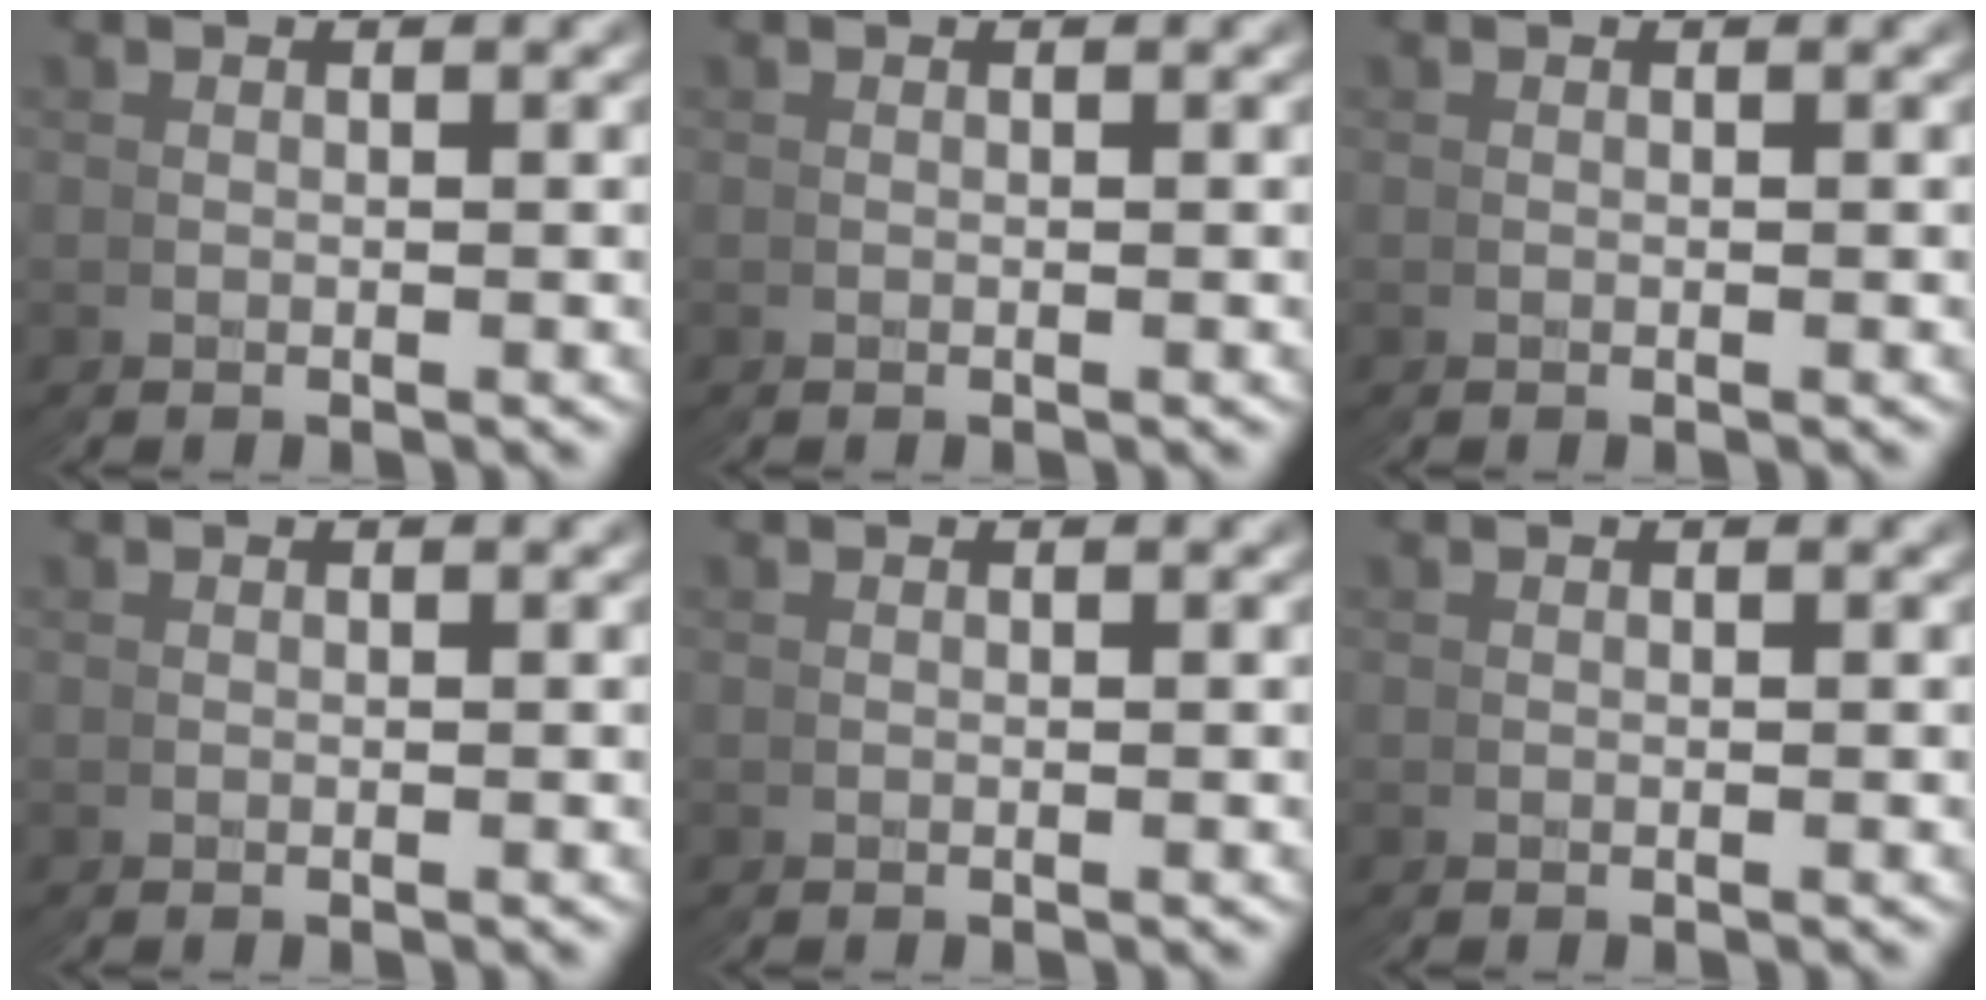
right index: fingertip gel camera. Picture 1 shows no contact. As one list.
[{"total": 0.0}, {"total": 0.0}, {"total": 0.0}, {"total": 0.0}, {"total": 0.0}]